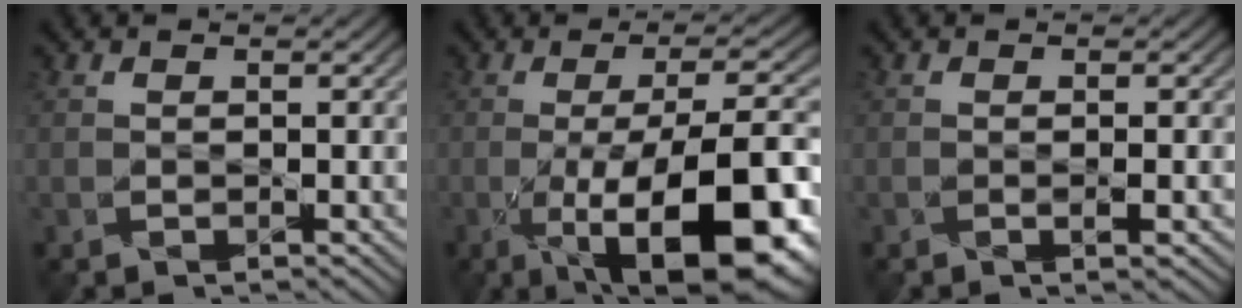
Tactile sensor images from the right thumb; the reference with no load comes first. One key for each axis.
{"total": 16.6, "fx": -6.4, "fy": 5.2, "fz": 14.4, "tx": -0.198, "ty": 0.000, "tz": -0.088}
{"total": 1.9, "fx": -1.0, "fy": 0.1, "fz": 1.6, "tx": -0.027, "ty": -0.004, "tz": -0.015}